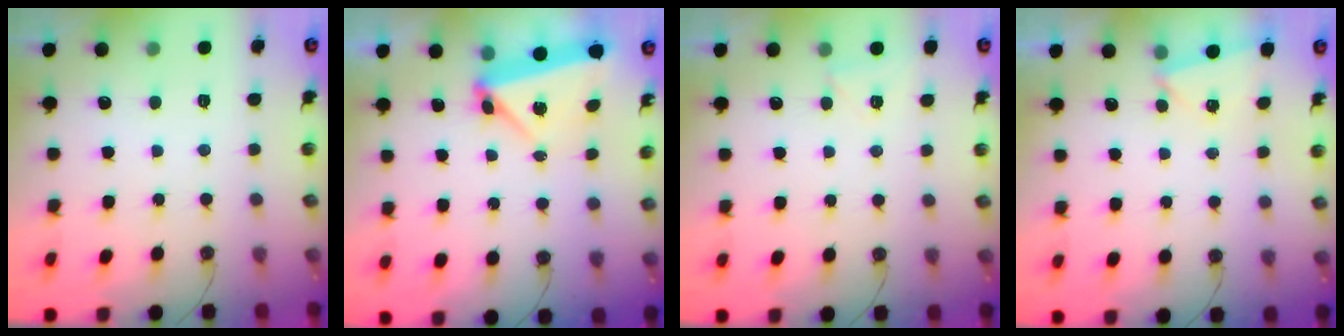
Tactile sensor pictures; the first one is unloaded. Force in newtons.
{"total": 5.5, "press": 5.1, "slide": 2.0}
{"total": 3.5, "press": 3.4, "slide": 0.6}
{"total": 2.2, "press": 1.8, "slide": 1.3}